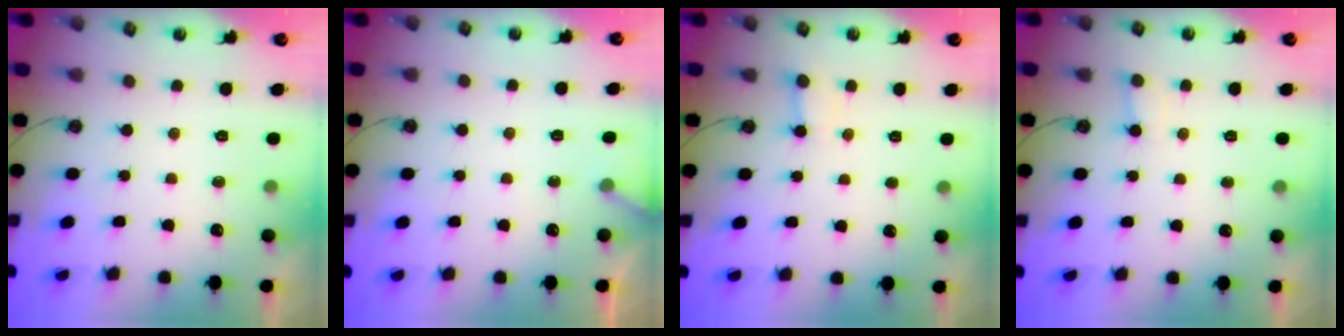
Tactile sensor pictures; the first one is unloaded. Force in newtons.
{"total": 5.5, "press": 5.5, "slide": 0.3}
{"total": 2.2, "press": 2.2, "slide": 0.2}
{"total": 5.1, "press": 5.0, "slide": 0.5}